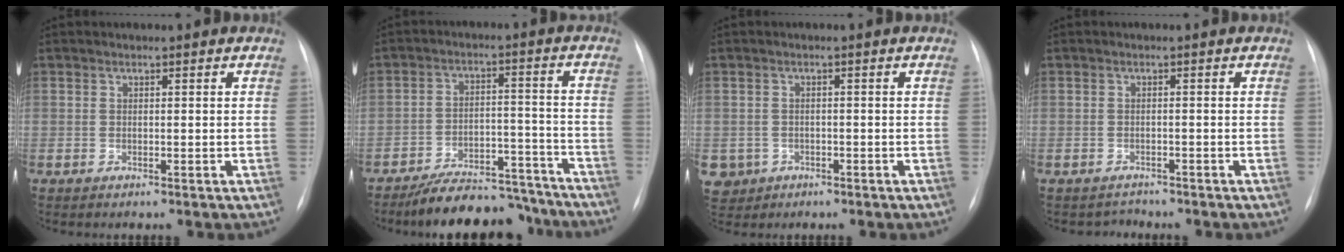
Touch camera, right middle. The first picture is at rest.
{"total": 13.9, "force": [-12.7, 4.3, 3.7], "torque": [-0.034, 0.035, -0.183]}
{"total": 5.3, "force": [-2.3, 4.7, 0.7], "torque": [-0.023, 0.003, -0.033]}
{"total": 1.6, "force": [-1.4, 0.4, -0.7], "torque": [0.013, -0.005, -0.020]}